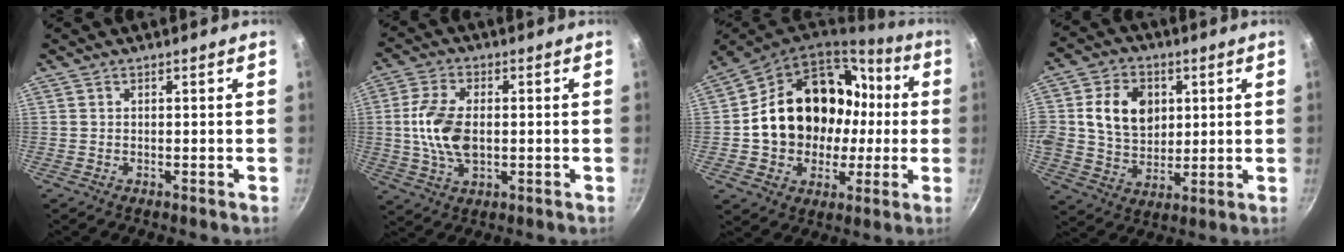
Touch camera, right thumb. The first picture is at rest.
{"total": 10.4, "force": [-0.1, 6.0, 8.5], "torque": [-0.163, 0.008, -0.005]}
{"total": 24.0, "force": [1.3, 19.1, 14.4], "torque": [-0.217, 0.050, 0.040]}
{"total": 13.7, "force": [2.8, 10.6, 8.1], "torque": [-0.121, 0.000, 0.046]}